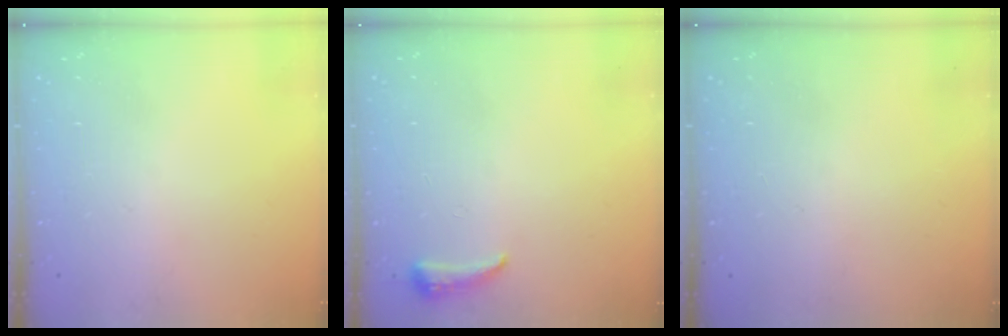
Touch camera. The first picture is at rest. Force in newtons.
{"total": 4.3, "press": 4.2, "slide": 0.9}
{"total": 0.0}